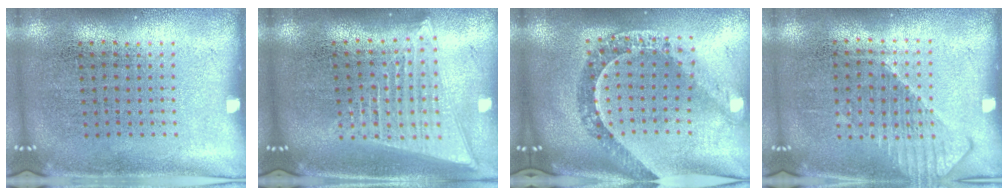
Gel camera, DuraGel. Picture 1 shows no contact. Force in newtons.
{"total": 2.0, "press": 1.7, "slide": 1.1}
{"total": 1.4, "press": 1.3, "slide": 0.6}
{"total": 1.2, "press": 1.2, "slide": 0.3}